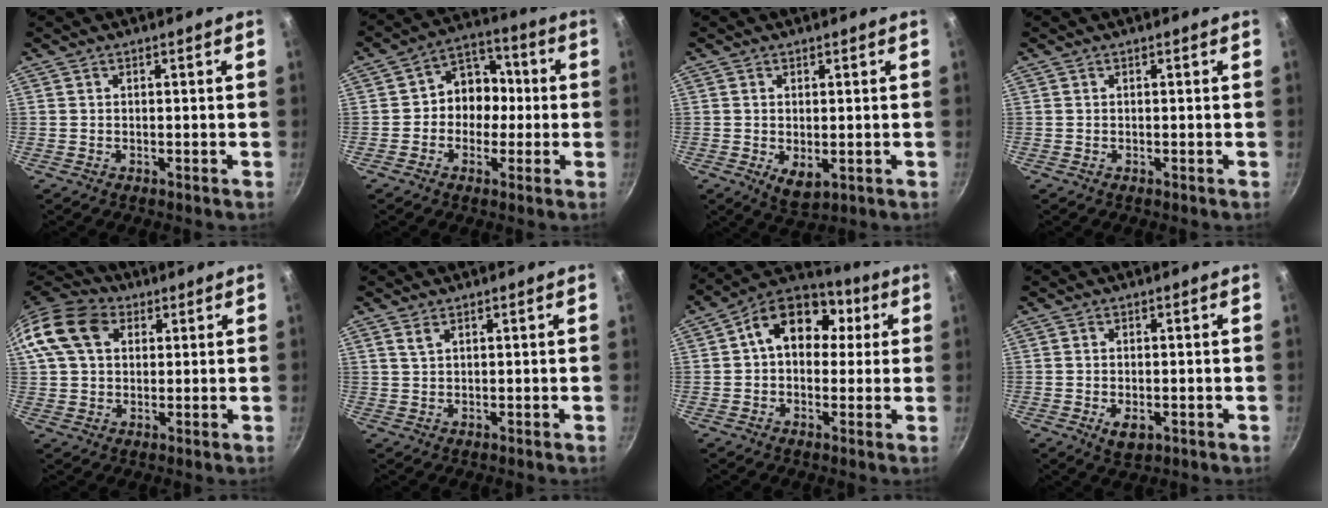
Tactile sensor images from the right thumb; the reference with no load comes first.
{"total": 9.1, "force": [-0.7, 7.8, 4.7], "torque": [-0.012, 0.029, -0.026]}
{"total": 4.6, "force": [-0.5, 2.5, 3.8], "torque": [-0.061, -0.017, -0.003]}
{"total": 0.0}
{"total": 14.1, "force": [4.4, 10.3, 8.5], "torque": [-0.154, 0.022, 0.066]}
{"total": 1.7, "force": [1.0, 0.8, 1.1], "torque": [-0.022, -0.003, 0.022]}
{"total": 14.4, "force": [3.1, 10.5, 9.4], "torque": [-0.108, 0.023, 0.028]}
{"total": 3.8, "force": [-1.1, 2.2, 2.9], "torque": [-0.047, -0.008, -0.012]}